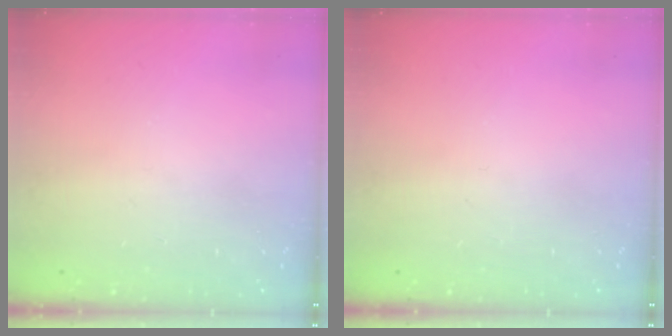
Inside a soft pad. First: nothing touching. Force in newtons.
{"total": 0.0}